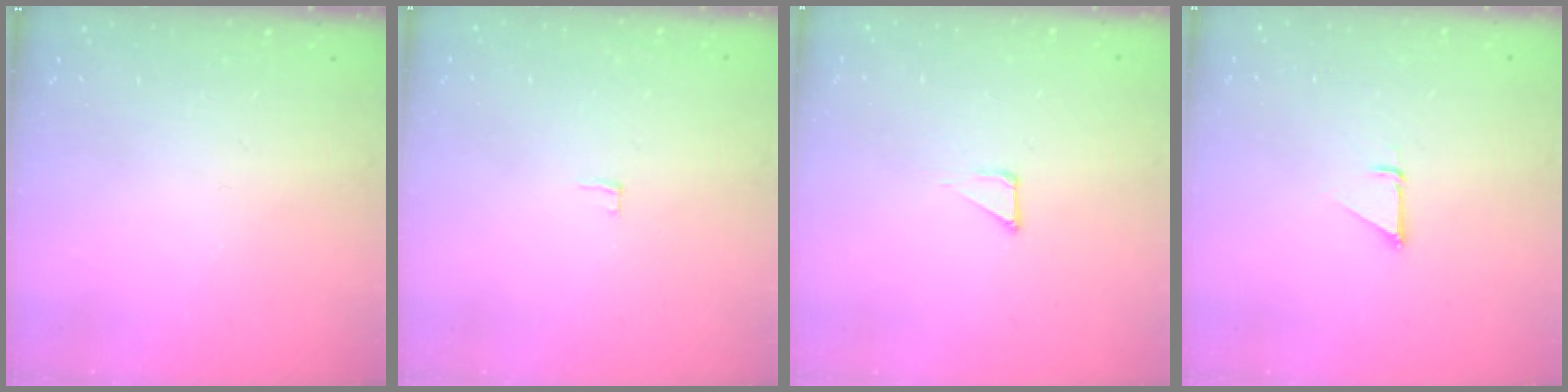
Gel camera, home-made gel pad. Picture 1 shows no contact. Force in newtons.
{"total": 2.0, "press": 2.0, "slide": 0.2}
{"total": 2.7, "press": 2.7, "slide": 0.3}
{"total": 1.5, "press": 1.5, "slide": 0.1}